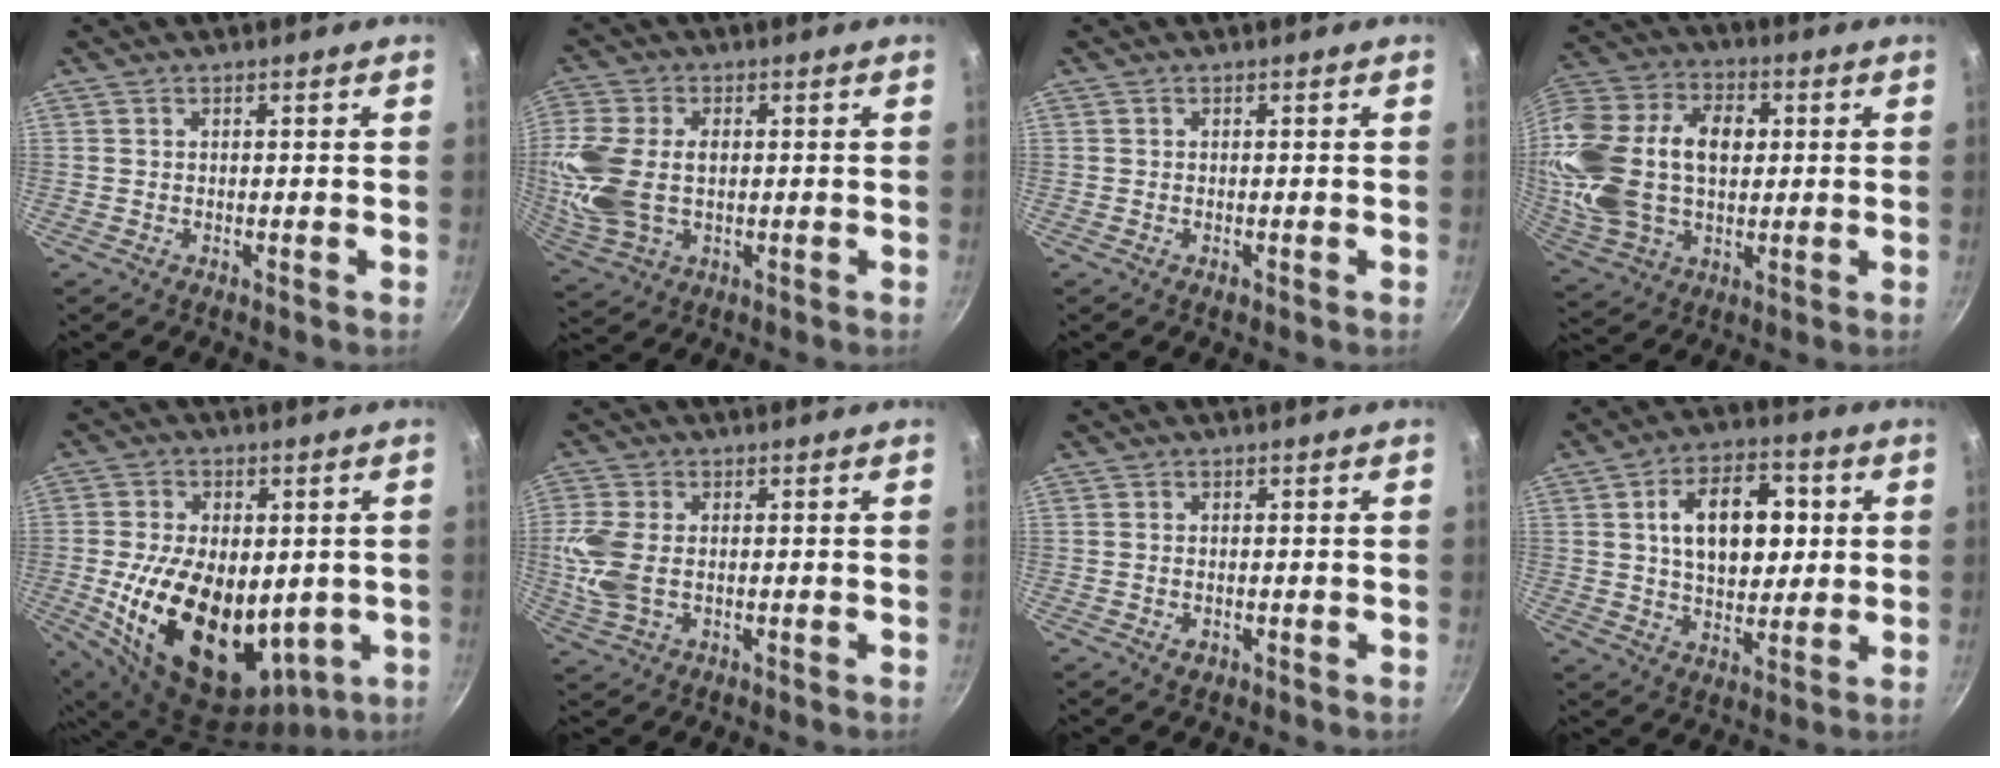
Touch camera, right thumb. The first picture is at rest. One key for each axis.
{"total": 13.1, "fx": 0.4, "fy": 8.4, "fz": 10.1, "tx": -0.220, "ty": 0.001, "tz": 0.008}
{"total": 0.7, "fx": -0.3, "fy": 0.4, "fz": 0.4, "tx": -0.005, "ty": 0.001, "tz": -0.006}
{"total": 23.9, "fx": 2.6, "fy": 16.0, "fz": 17.5, "tx": -0.341, "ty": 0.026, "tz": 0.045}
{"total": 22.9, "fx": -1.8, "fy": 14.4, "fz": 17.8, "tx": -0.300, "ty": -0.019, "tz": -0.006}
{"total": 8.0, "fx": -0.1, "fy": 5.0, "fz": 6.2, "tx": -0.139, "ty": -0.002, "tz": -0.001}
{"total": 1.5, "fx": -0.4, "fy": 1.1, "fz": 0.9, "tx": -0.013, "ty": -0.001, "tz": -0.007}
{"total": 14.9, "fx": 2.8, "fy": 9.3, "fz": 11.3, "tx": -0.135, "ty": 0.002, "tz": 0.041}